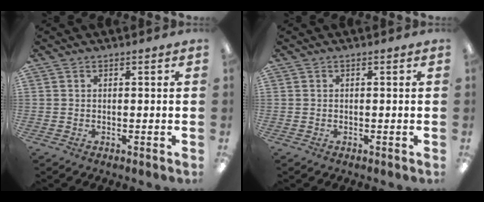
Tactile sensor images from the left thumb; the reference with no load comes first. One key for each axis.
{"total": 0.0}